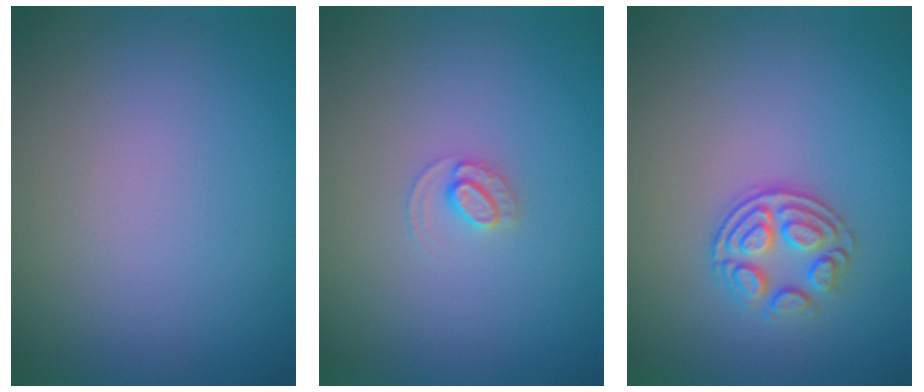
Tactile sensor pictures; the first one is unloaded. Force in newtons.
{"total": 1.2, "press": 1.2, "slide": 0.0}
{"total": 2.9, "press": 2.5, "slide": 1.4}